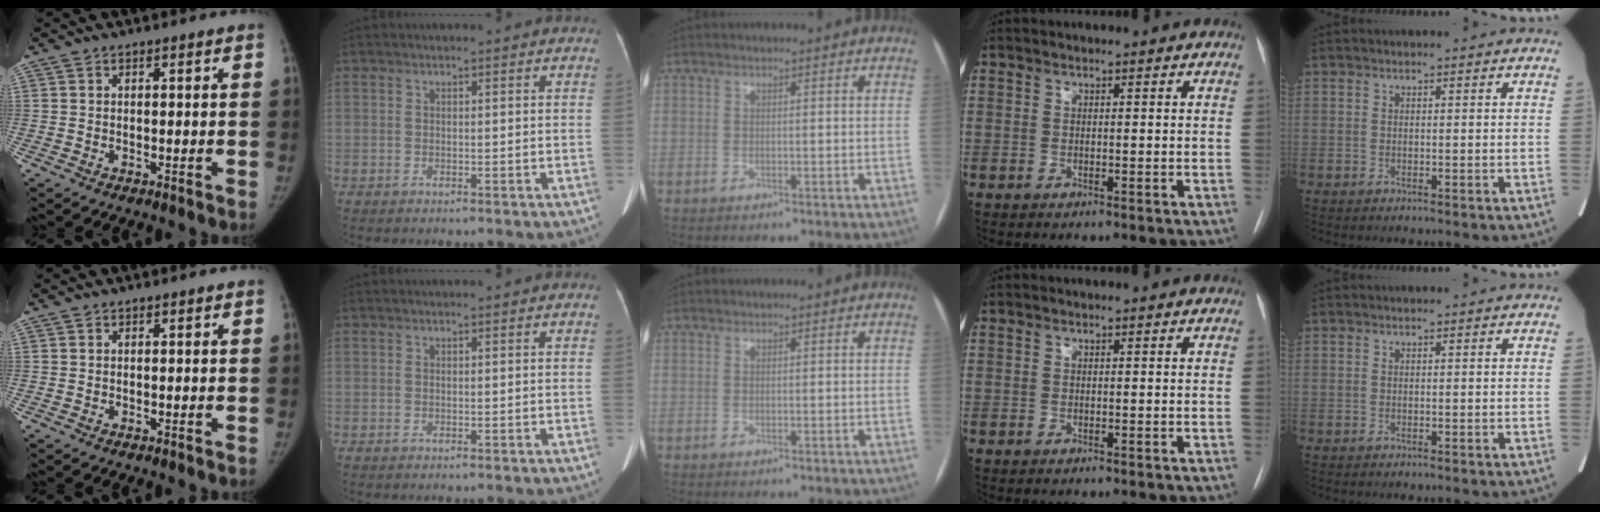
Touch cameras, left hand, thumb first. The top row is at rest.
{}